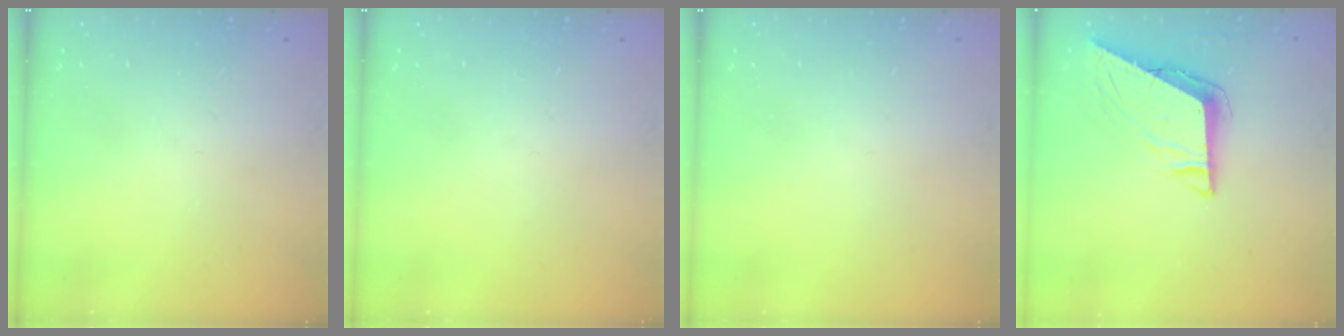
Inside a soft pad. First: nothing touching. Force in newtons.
{"total": 0.0}
{"total": 0.0}
{"total": 7.7, "press": 7.7, "slide": 0.3}